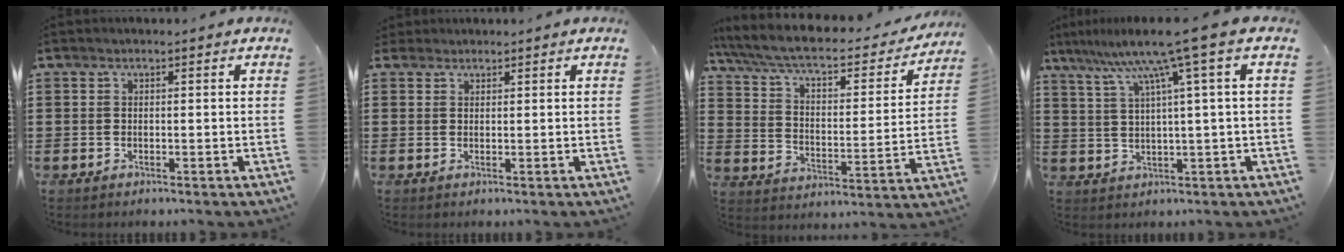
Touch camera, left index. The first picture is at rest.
{"total": 1.3, "force": [1.1, 0.6, 0.1], "torque": [-0.005, 0.005, 0.022]}
{"total": 7.2, "force": [5.8, 1.5, 3.9], "torque": [-0.099, -0.038, 0.097]}
{"total": 8.5, "force": [4.3, -1.2, 7.3], "torque": [-0.153, -0.018, 0.066]}